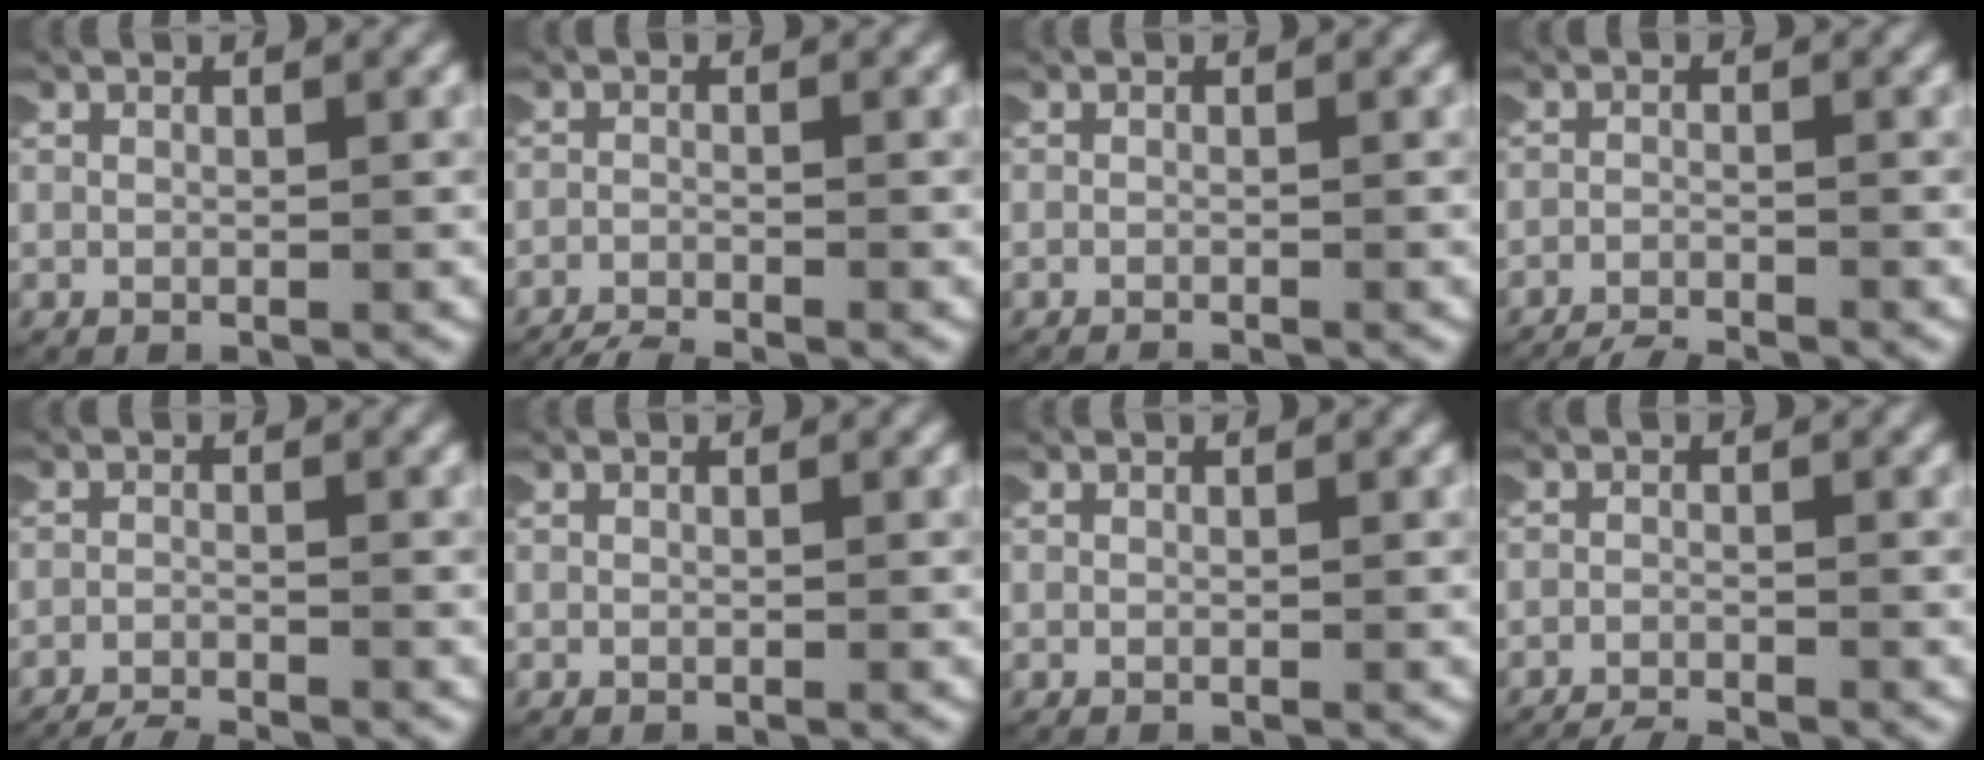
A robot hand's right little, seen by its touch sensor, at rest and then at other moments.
{"total": 4.5, "force": [-4.3, 1.0, 0.6], "torque": [-0.016, -0.017, -0.065]}
{"total": 1.0, "force": [-1.0, 0.0, 0.0], "torque": [-0.002, -0.003, -0.015]}
{"total": 5.9, "force": [-5.8, 1.2, 0.6], "torque": [-0.016, -0.021, -0.087]}
{"total": 5.4, "force": [-5.3, 1.0, 0.5], "torque": [-0.016, -0.020, -0.079]}
{"total": 0.0}
{"total": 0.0}
{"total": 5.6, "force": [-5.5, 1.1, 0.6], "torque": [-0.014, -0.019, -0.082]}